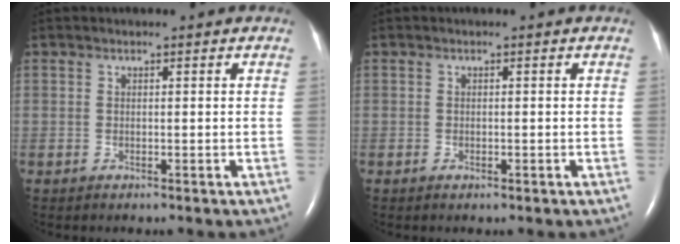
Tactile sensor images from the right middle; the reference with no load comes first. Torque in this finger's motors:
{"motor_torque": [-0.02, -0.07, -0.07, 0.00]}